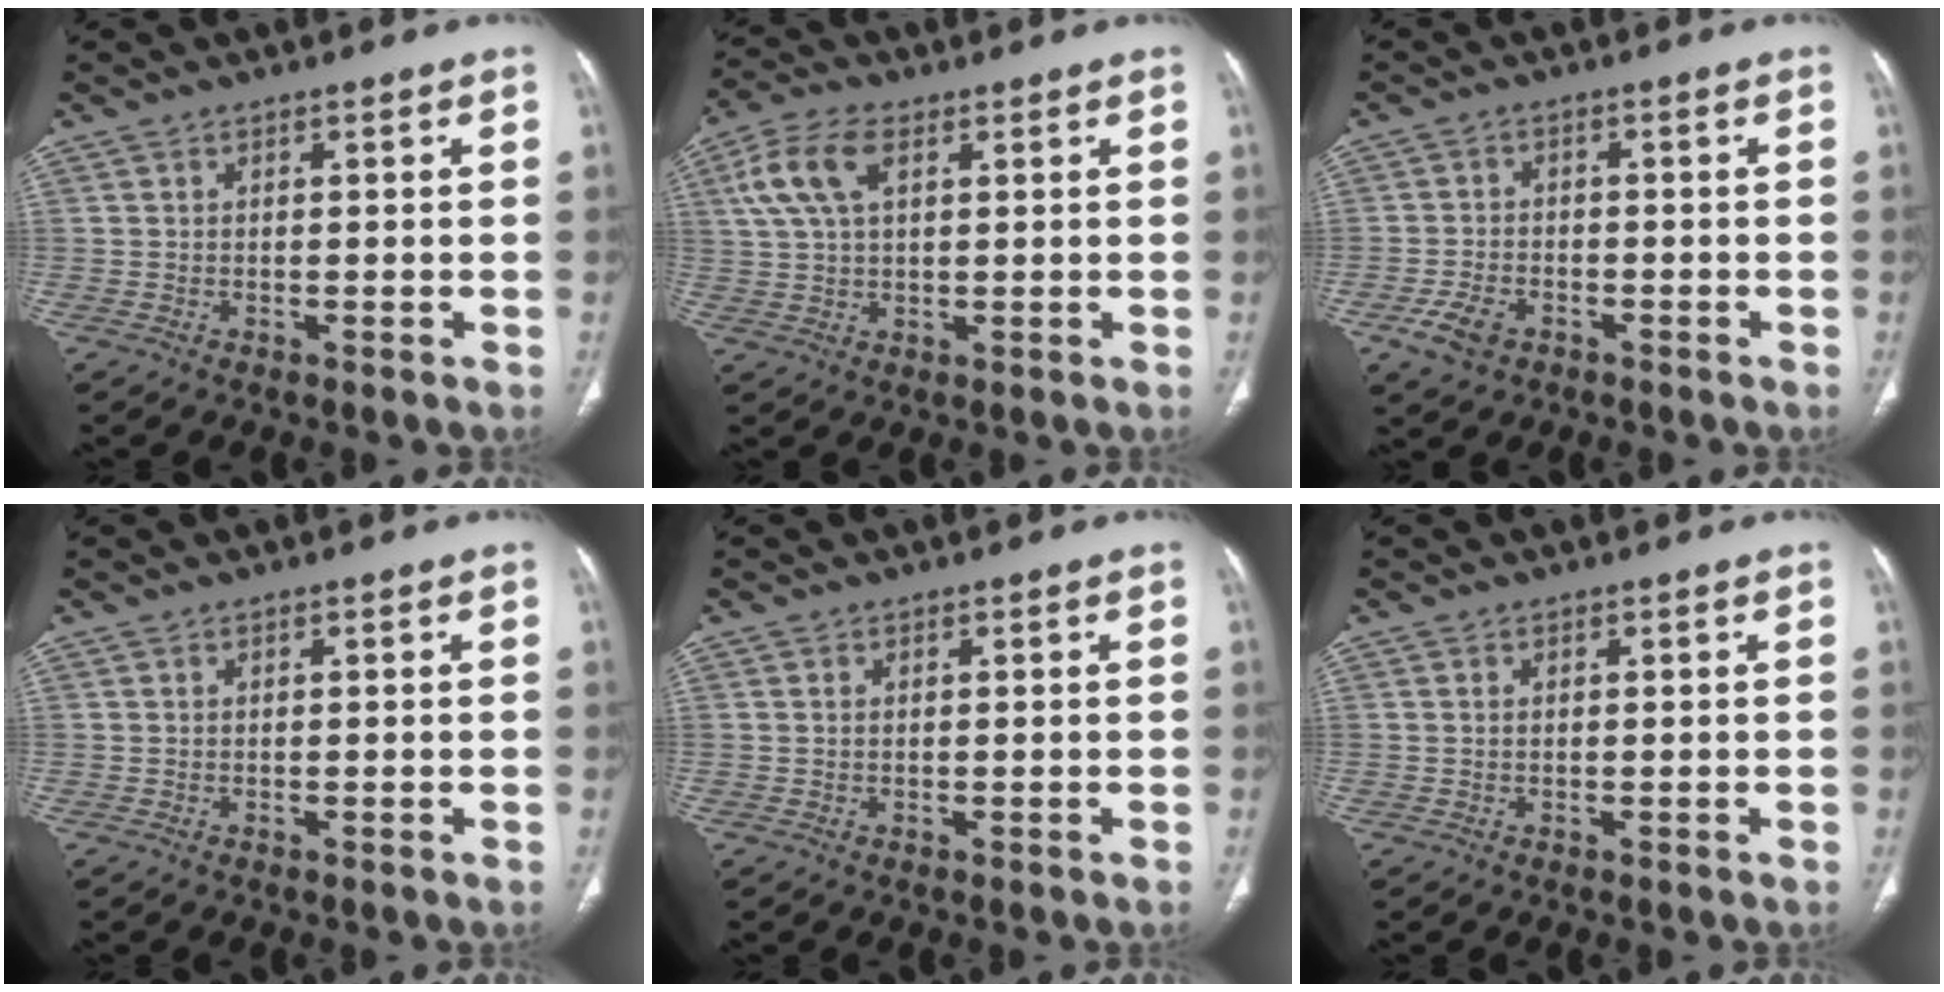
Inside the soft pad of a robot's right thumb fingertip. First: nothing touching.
{"total": 9.0, "force": [3.3, 4.7, 6.9], "torque": [-0.151, 0.013, 0.064]}
{"total": 5.3, "force": [-2.8, 3.4, 2.9], "torque": [-0.058, 0.011, -0.048]}
{"total": 0.0}
{"total": 0.0}
{"total": 0.0}